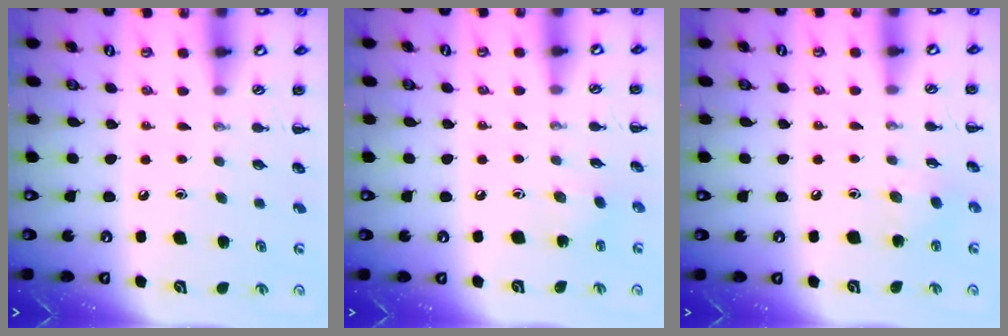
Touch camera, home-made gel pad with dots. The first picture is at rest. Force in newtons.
{"total": 3.0, "press": 2.8, "slide": 0.9}
{"total": 3.3, "press": 3.2, "slide": 0.8}